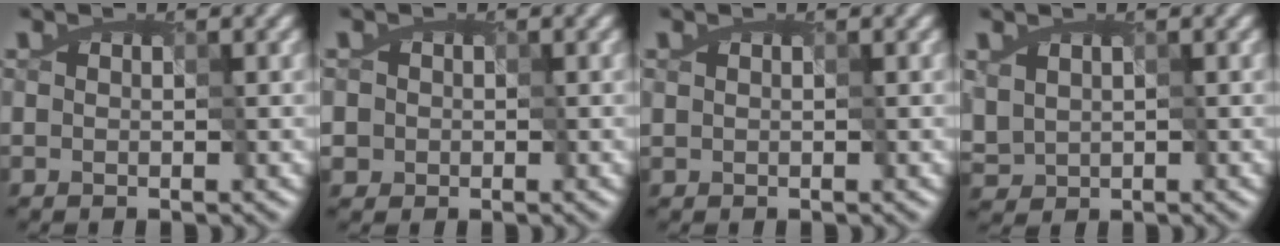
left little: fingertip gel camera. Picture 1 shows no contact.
{"total": 1.5, "force": [-0.1, 1.5, 0.2], "torque": [-0.020, -0.003, 0.014]}
{"total": 0.0}
{"total": 1.4, "force": [0.1, 1.3, 0.6], "torque": [-0.033, -0.007, 0.017]}